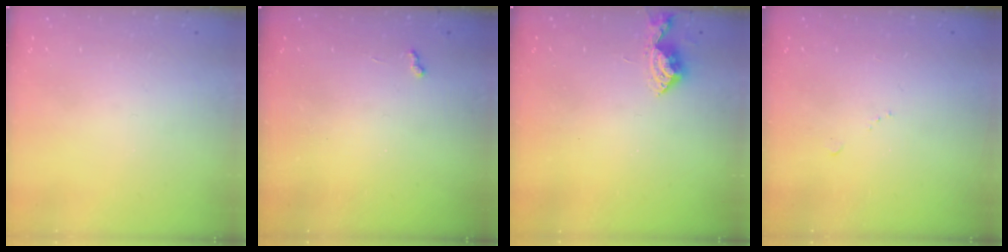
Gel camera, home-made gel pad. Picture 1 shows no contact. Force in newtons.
{"total": 2.6, "press": 2.6, "slide": 0.4}
{"total": 6.7, "press": 6.7, "slide": 0.6}
{"total": 4.4, "press": 4.3, "slide": 0.7}